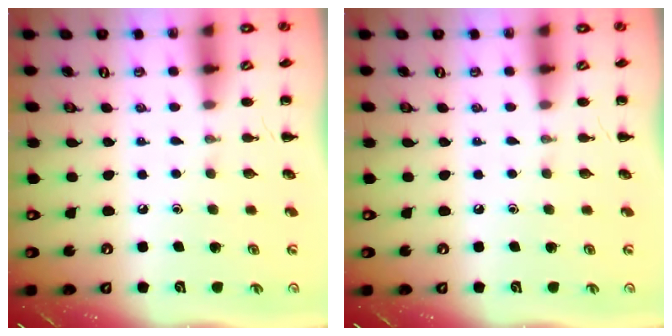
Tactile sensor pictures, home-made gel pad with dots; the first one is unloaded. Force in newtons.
{"total": 0.0}